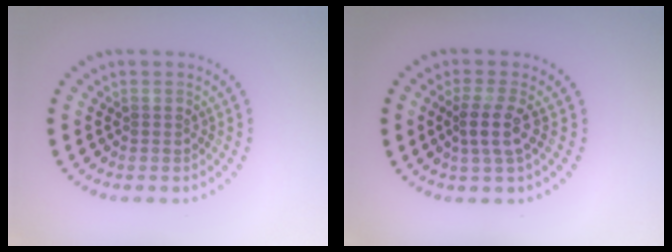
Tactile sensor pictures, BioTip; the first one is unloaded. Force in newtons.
{"total": 2.5, "press": 2.1, "slide": 1.5}